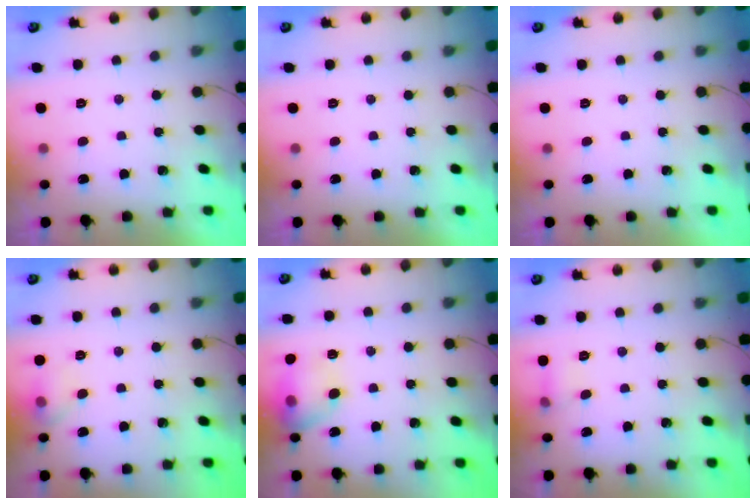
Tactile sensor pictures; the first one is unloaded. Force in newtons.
{"total": 0.0}
{"total": 0.0}
{"total": 7.5, "press": 7.2, "slide": 1.8}
{"total": 13.8, "press": 13.7, "slide": 2.0}
{"total": 5.1, "press": 4.9, "slide": 1.4}